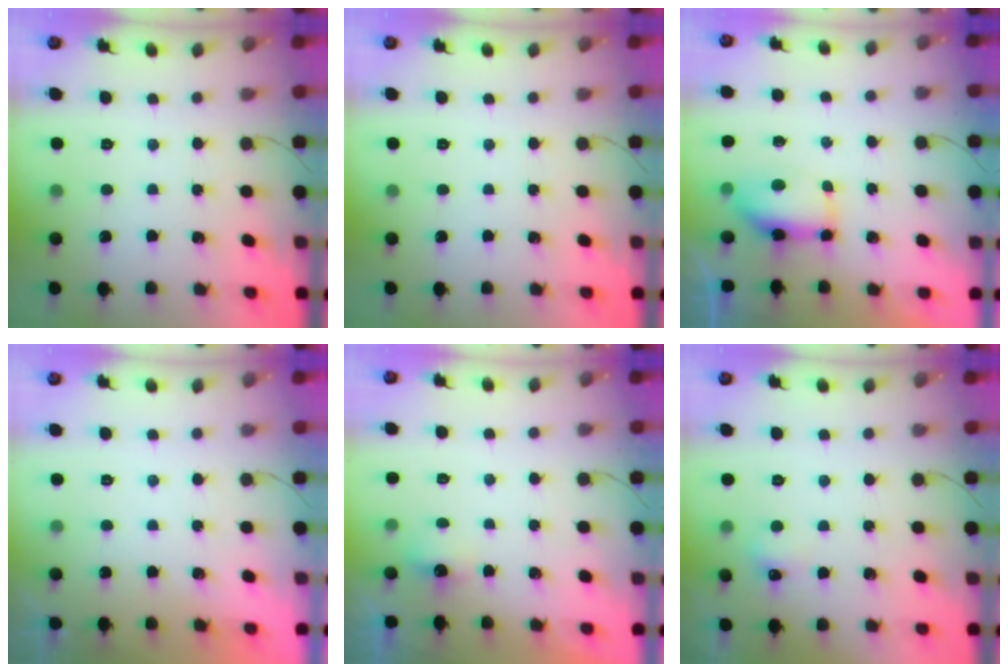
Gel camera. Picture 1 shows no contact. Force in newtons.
{"total": 0.0}
{"total": 9.5, "press": 7.8, "slide": 5.3}
{"total": 0.6, "press": 0.2, "slide": 0.5}
{"total": 1.7, "press": 1.5, "slide": 0.7}
{"total": 5.1, "press": 5.0, "slide": 1.3}